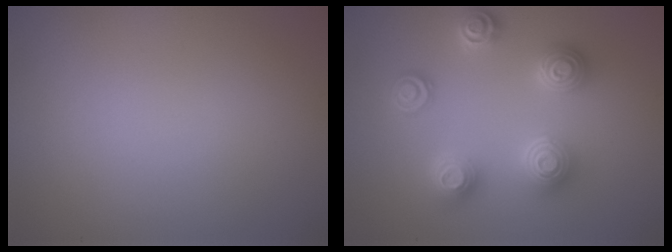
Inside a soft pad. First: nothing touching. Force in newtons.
{"total": 4.8, "press": 4.8, "slide": 0.6}